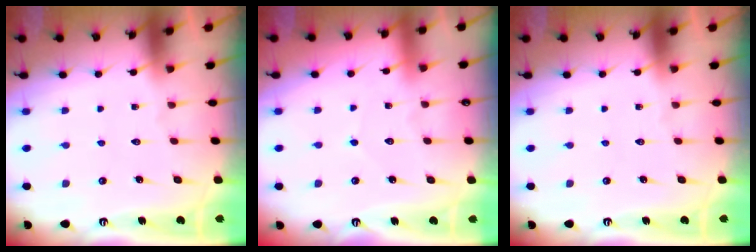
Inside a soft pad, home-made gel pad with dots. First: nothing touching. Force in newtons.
{"total": 2.8, "press": 2.7, "slide": 0.4}
{"total": 0.0}